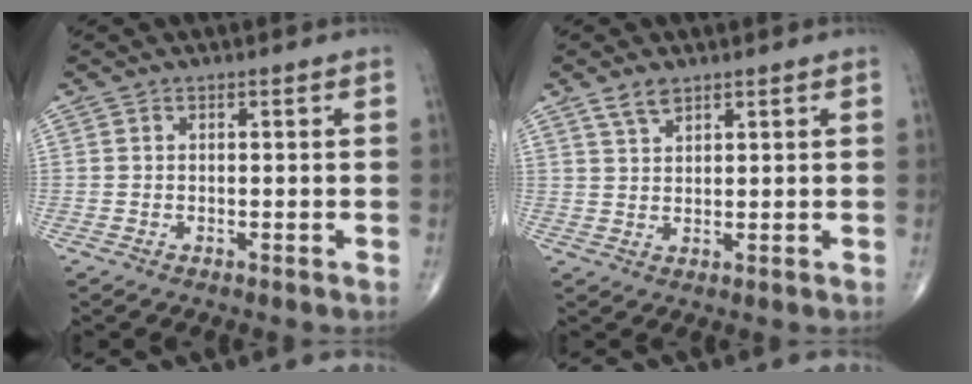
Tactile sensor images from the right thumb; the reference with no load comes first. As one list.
[{"total": 3.2, "force": [2.3, 1.4, 1.6], "torque": [-0.027, -0.008, 0.048]}]